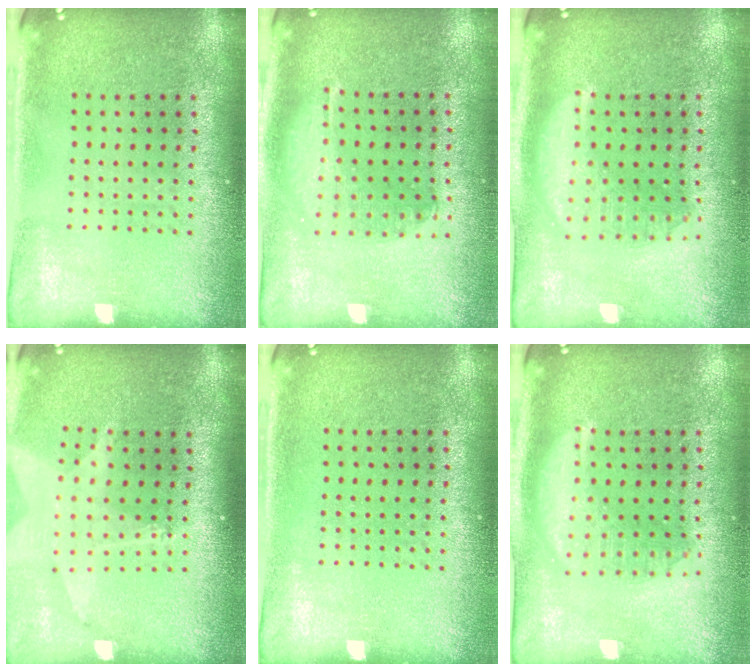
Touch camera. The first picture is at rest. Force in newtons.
{"total": 1.4, "press": 1.3, "slide": 0.4}
{"total": 2.9, "press": 2.9, "slide": 0.3}
{"total": 1.8, "press": 1.5, "slide": 1.1}
{"total": 0.0}
{"total": 2.8, "press": 2.8, "slide": 0.3}